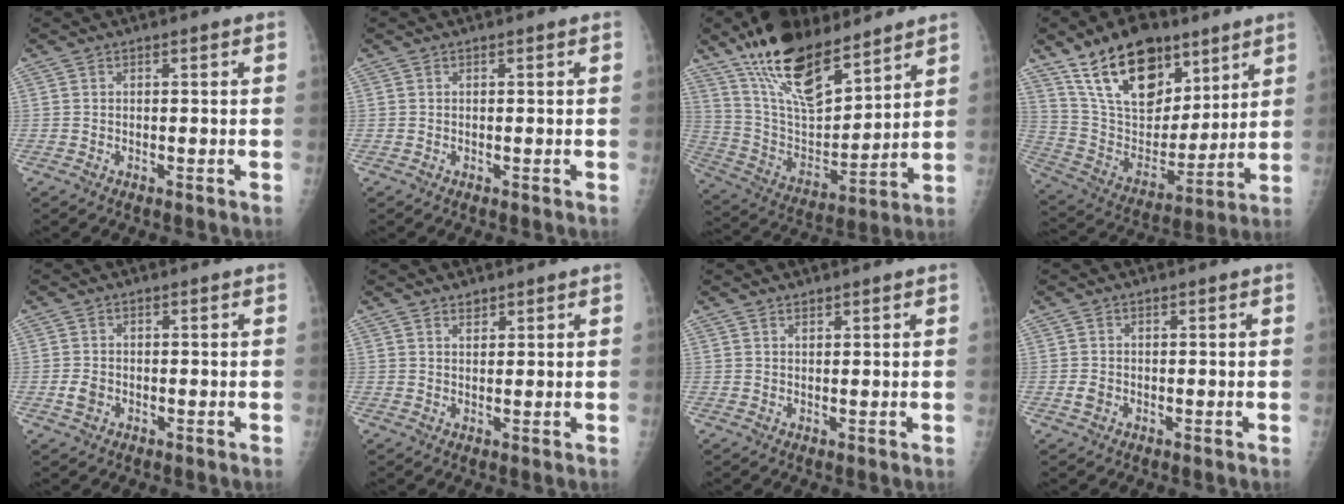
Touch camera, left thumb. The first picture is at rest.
{"total": 0.0}
{"total": 20.8, "force": [14.6, 7.8, 12.5], "torque": [-0.185, -0.070, 0.271]}
{"total": 21.7, "force": [13.5, 11.9, 12.2], "torque": [-0.170, -0.055, 0.249]}
{"total": 2.3, "force": [-0.6, 1.8, 1.3], "torque": [-0.020, 0.002, -0.009]}
{"total": 1.6, "force": [1.3, 0.9, 0.5], "torque": [0.001, -0.009, 0.020]}
{"total": 1.0, "force": [0.8, 0.5, 0.3], "torque": [0.000, -0.006, 0.012]}
{"total": 1.6, "force": [-0.4, 1.3, 0.9], "torque": [-0.014, 0.001, -0.005]}